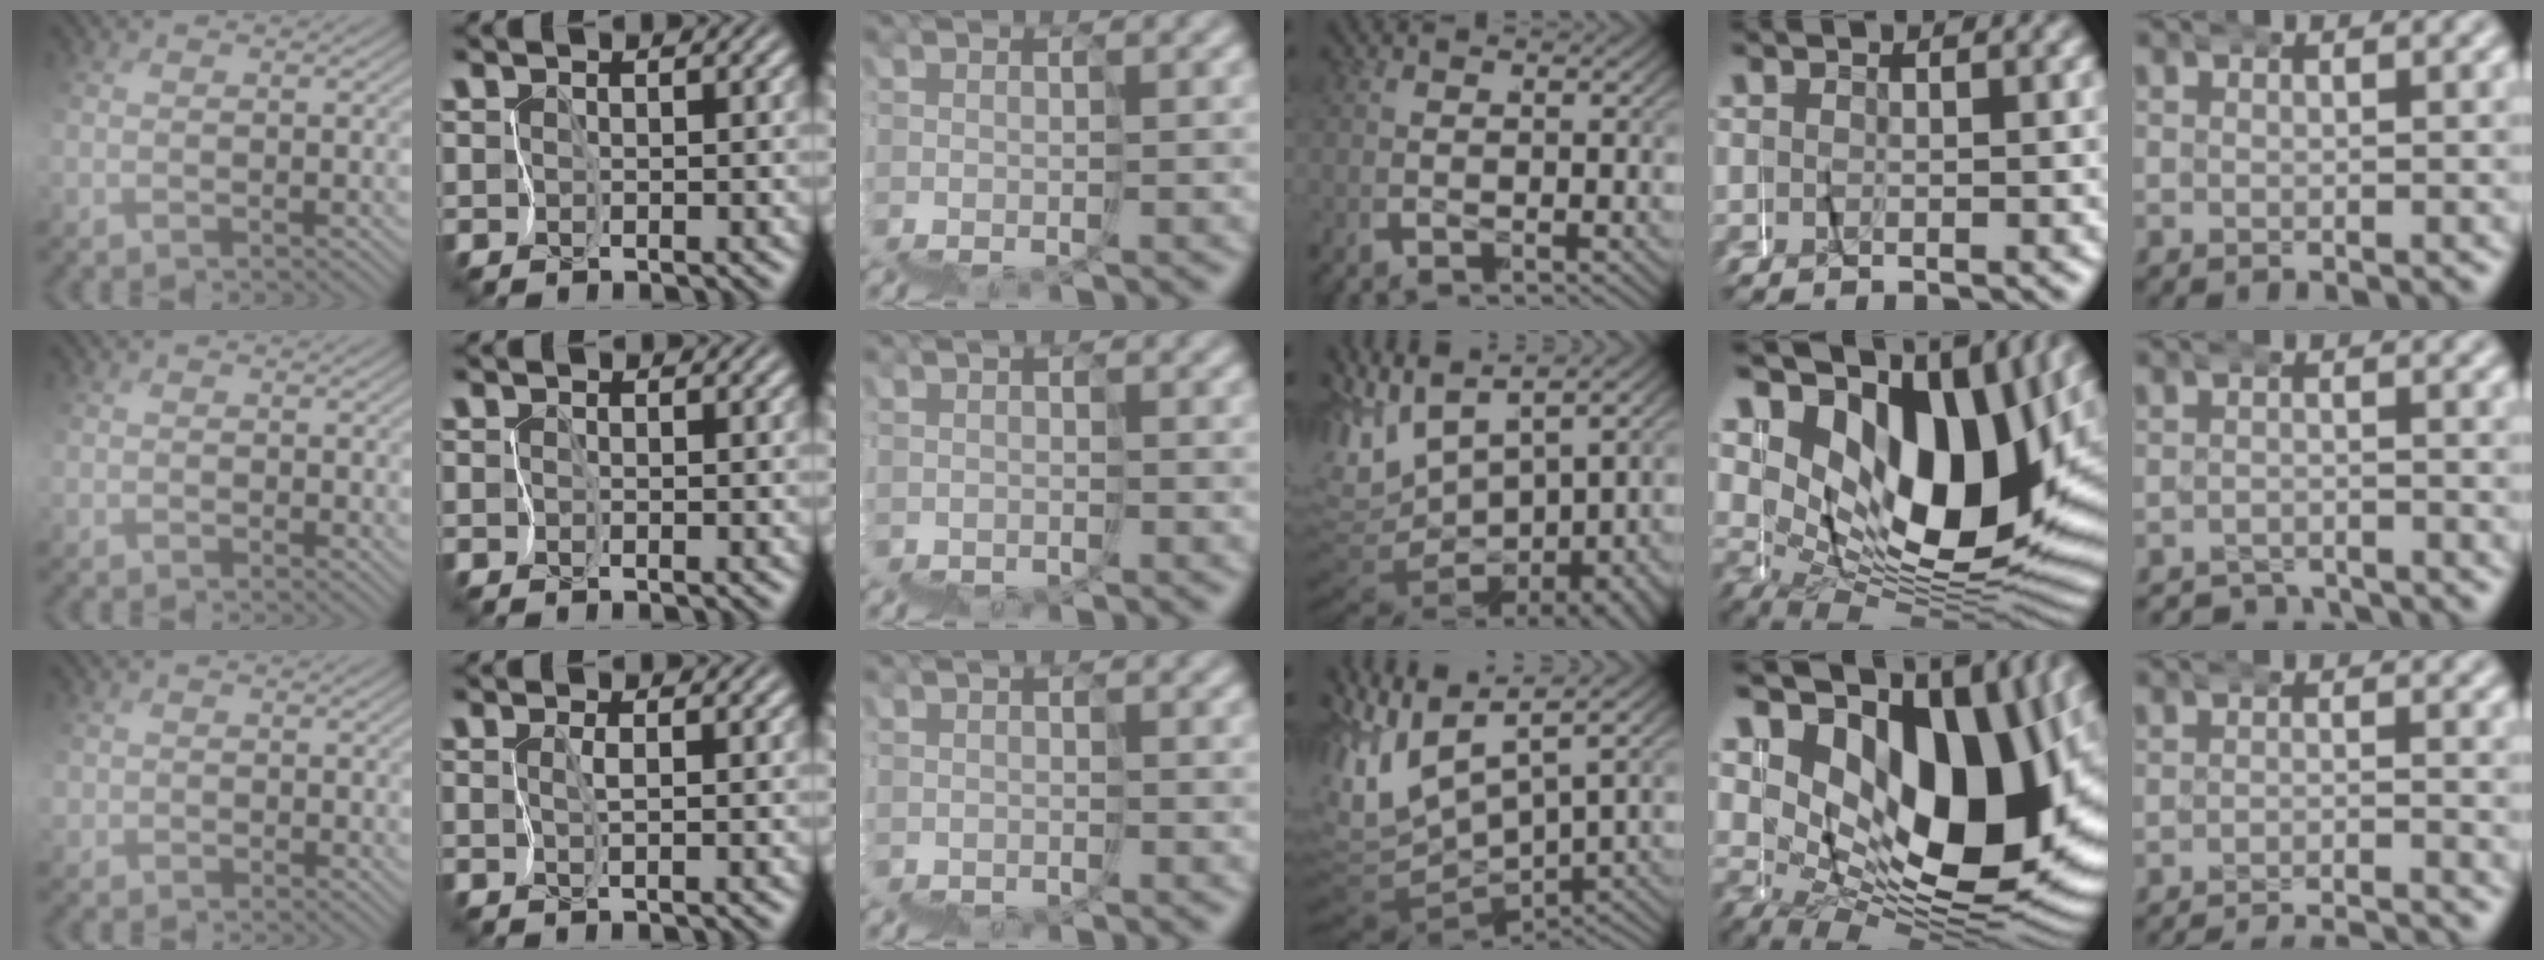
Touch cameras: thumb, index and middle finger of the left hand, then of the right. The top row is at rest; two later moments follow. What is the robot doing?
{"motion": "wrap", "object": "masking tape"}